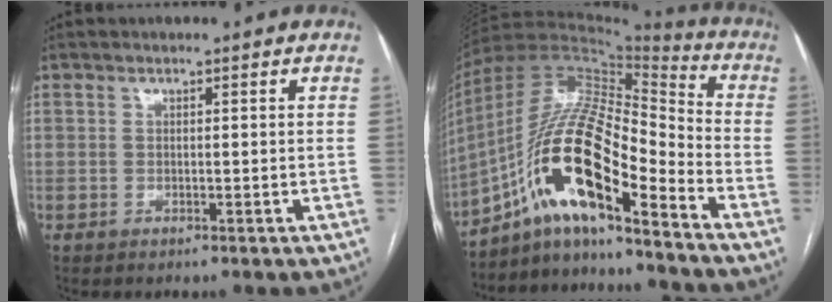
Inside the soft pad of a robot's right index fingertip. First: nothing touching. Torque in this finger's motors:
{"motor_torque": [1.05, -0.91, 0.27, 0.03]}